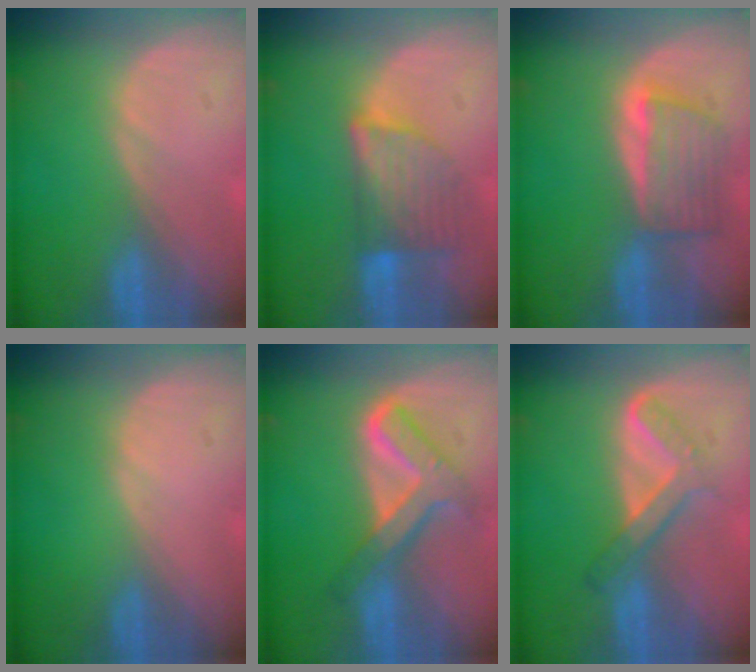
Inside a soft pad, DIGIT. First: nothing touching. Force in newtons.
{"total": 6.9, "press": 6.6, "slide": 2.0}
{"total": 6.0, "press": 6.0, "slide": 0.7}
{"total": 0.0}
{"total": 7.2, "press": 7.2, "slide": 0.3}
{"total": 5.3, "press": 5.1, "slide": 1.4}